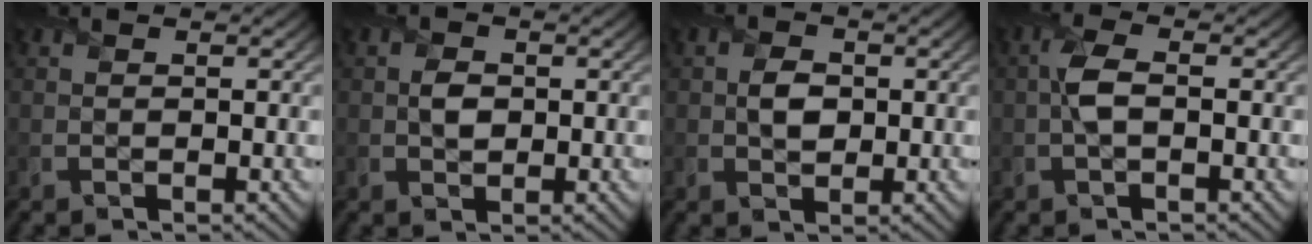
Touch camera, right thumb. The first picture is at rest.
{"total": 2.0, "force": [0.0, 1.6, 1.3], "torque": [-0.027, -0.003, -0.001]}
{"total": 2.8, "force": [0.1, 2.2, 1.8], "torque": [-0.037, -0.003, 0.000]}
{"total": 3.1, "force": [-0.3, 1.2, 2.8], "torque": [-0.065, 0.005, -0.009]}